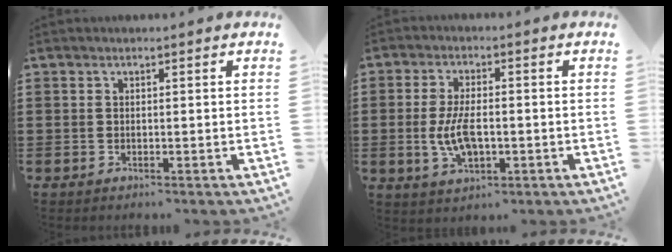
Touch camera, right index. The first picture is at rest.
{"total": 6.4, "force": [-1.1, 3.0, 5.5], "torque": [-0.124, -0.003, -0.024]}